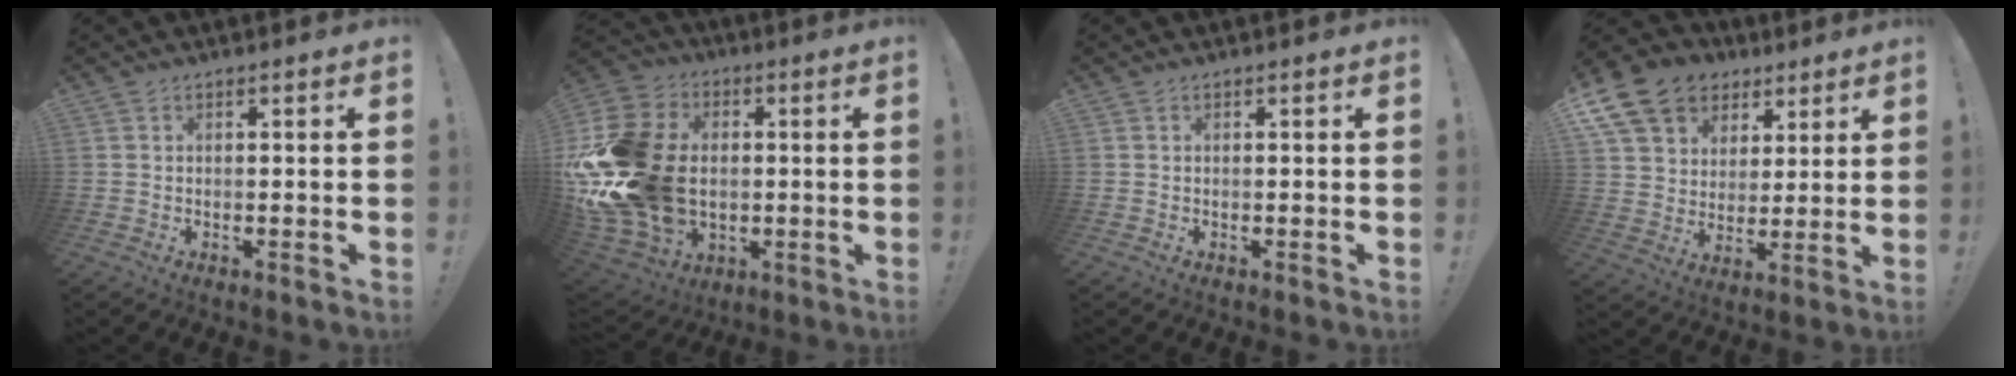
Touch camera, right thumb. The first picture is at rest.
{"total": 29.5, "force": [-2.0, 21.2, 20.4], "torque": [-0.392, 0.012, 0.001]}
{"total": 0.0}
{"total": 15.6, "force": [8.5, 11.4, 6.4], "torque": [-0.097, -0.051, 0.169]}